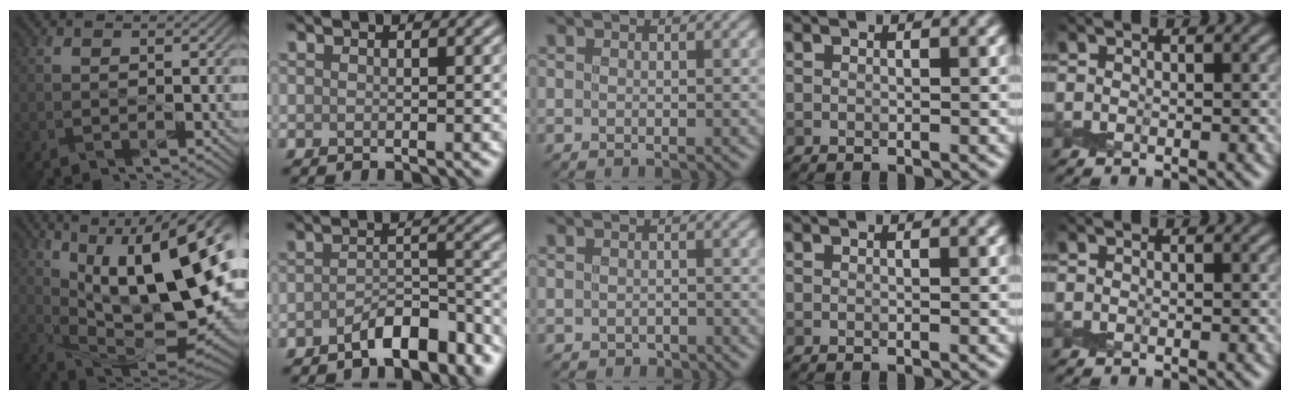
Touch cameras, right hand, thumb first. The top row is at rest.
{"thumb": {"total": 20.0, "force": [4.5, 8.8, 17.4], "torque": [-0.265, 0.023, 0.068]}, "index": {"total": 4.9, "force": [-3.5, 1.7, 3.0], "torque": [-0.041, 0.010, -0.061]}, "middle": {"total": 0.6, "force": [-0.5, 0.4, 0.1], "torque": [-0.001, -0.004, -0.007]}}